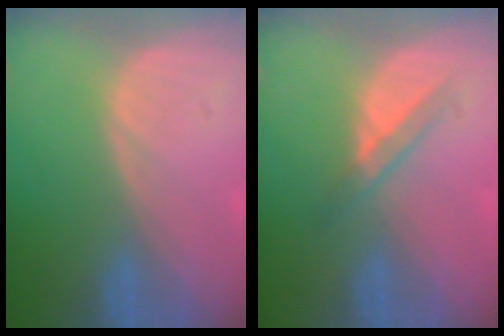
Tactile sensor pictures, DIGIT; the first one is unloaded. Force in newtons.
{"total": 3.4, "press": 3.2, "slide": 1.1}